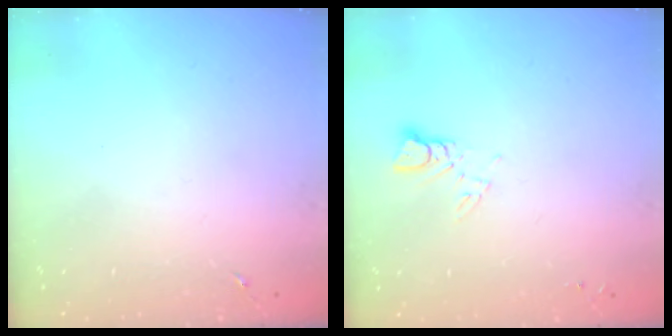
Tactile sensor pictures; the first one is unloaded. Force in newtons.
{"total": 3.2, "press": 3.2, "slide": 0.3}